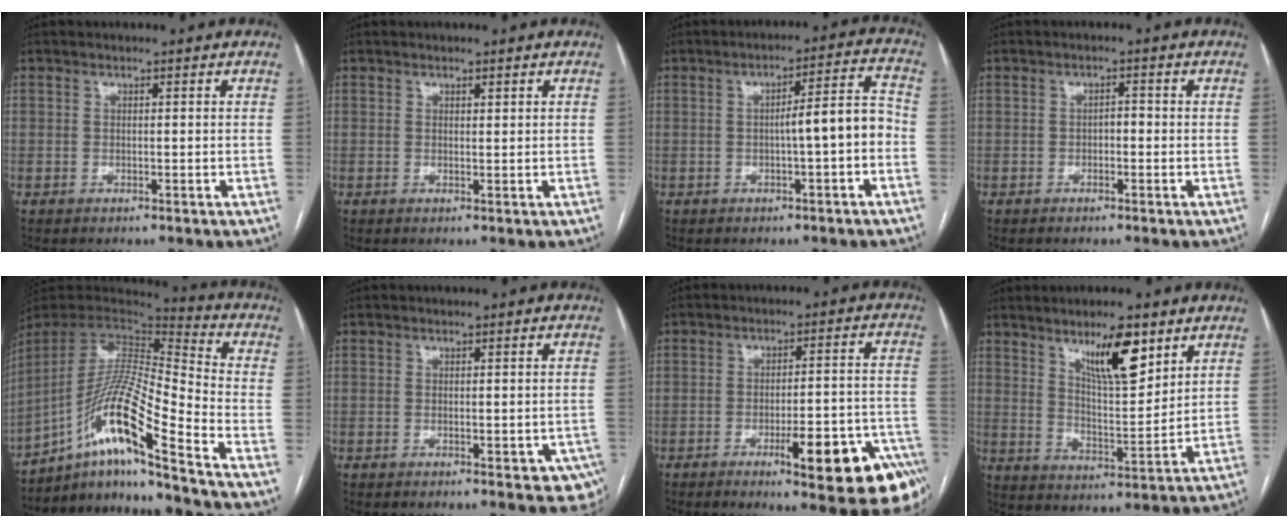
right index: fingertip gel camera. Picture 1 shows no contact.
{"total": 0.7, "force": [0.5, 0.2, 0.4], "torque": [-0.008, -0.002, 0.008]}
{"total": 6.6, "force": [-1.5, 0.5, 6.4], "torque": [-0.087, 0.024, -0.021]}
{"total": 1.4, "force": [-0.4, 0.7, 1.1], "torque": [-0.012, 0.005, -0.009]}
{"total": 17.3, "force": [-10.7, -0.5, 13.6], "torque": [-0.275, -0.003, -0.196]}
{"total": 5.2, "force": [-2.0, 2.5, 4.1], "torque": [-0.027, 0.002, -0.019]}
{"total": 16.7, "force": [-9.1, 3.1, 13.7], "torque": [-0.089, 0.030, -0.112]}
{"total": 10.0, "force": [6.1, 2.0, 7.7], "torque": [-0.133, -0.005, 0.109]}